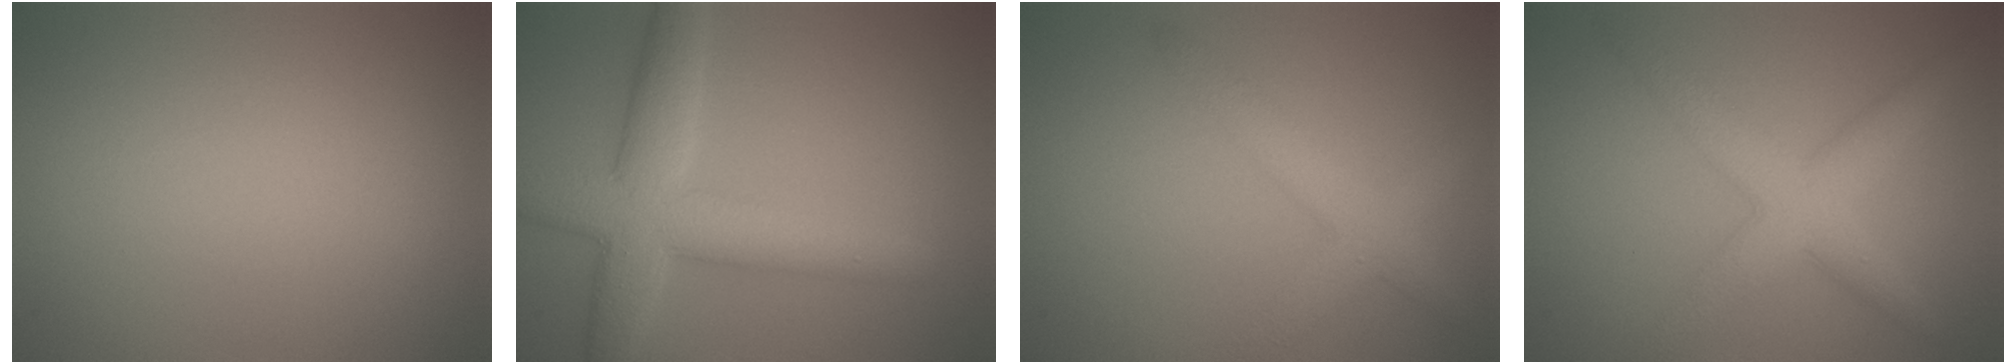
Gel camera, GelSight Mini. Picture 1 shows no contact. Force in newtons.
{"total": 6.6, "press": 6.6, "slide": 0.2}
{"total": 3.5, "press": 3.5, "slide": 0.1}
{"total": 4.7, "press": 4.7, "slide": 0.2}